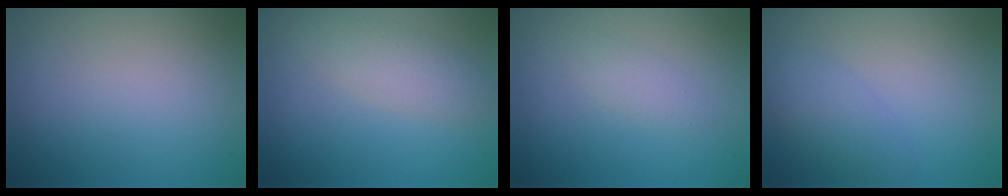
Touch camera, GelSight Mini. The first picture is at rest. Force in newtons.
{"total": 2.6, "press": 2.6, "slide": 0.1}
{"total": 1.4, "press": 1.4, "slide": 0.0}
{"total": 2.5, "press": 2.5, "slide": 0.1}